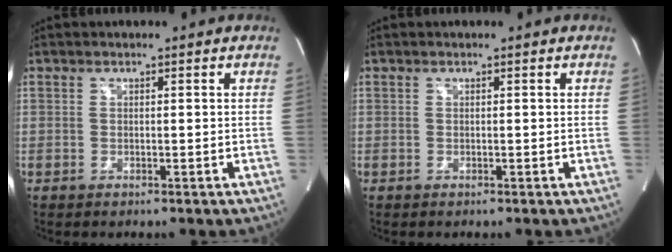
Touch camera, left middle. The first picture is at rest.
{"total": 0.0}